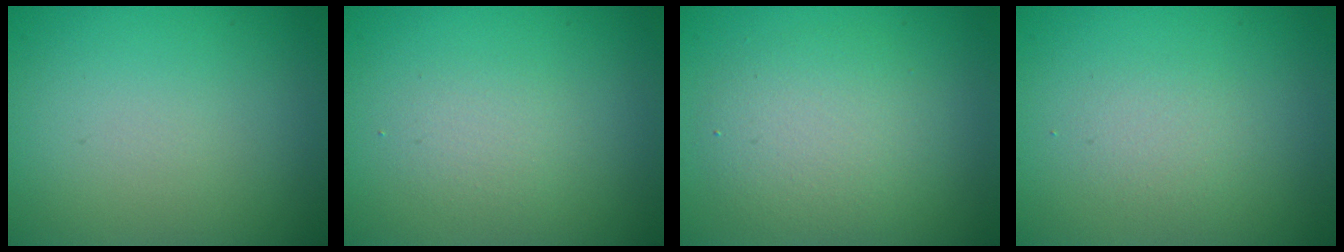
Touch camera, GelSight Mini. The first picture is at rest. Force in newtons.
{"total": 1.5, "press": 1.5, "slide": 0.1}
{"total": 3.8, "press": 3.8, "slide": 0.2}
{"total": 1.3, "press": 1.3, "slide": 0.1}